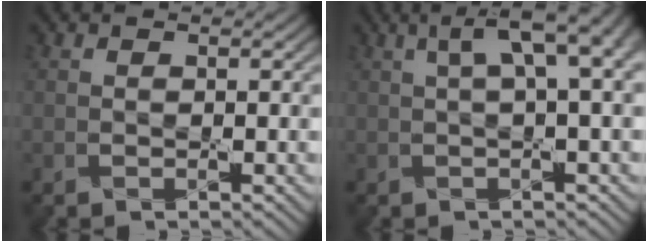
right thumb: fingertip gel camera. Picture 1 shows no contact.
{"total": 6.6, "force": [2.1, 1.7, 6.1], "torque": [-0.083, 0.028, 0.032]}